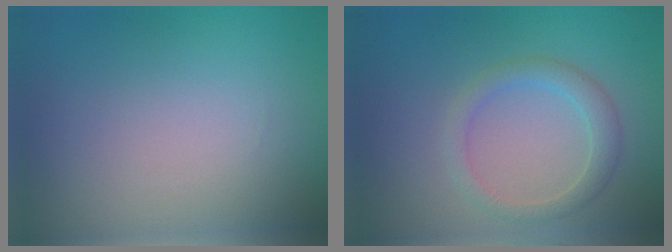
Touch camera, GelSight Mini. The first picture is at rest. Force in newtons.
{"total": 2.3, "press": 2.3, "slide": 0.1}